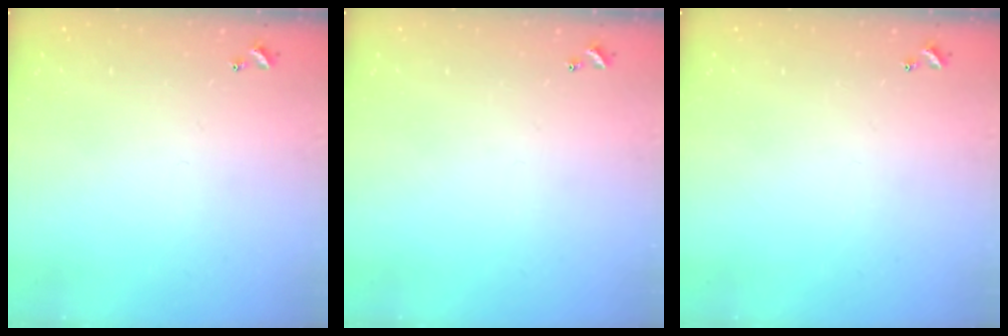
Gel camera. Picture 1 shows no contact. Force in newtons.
{"total": 0.0}
{"total": 0.0}